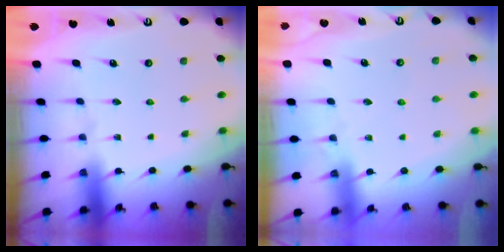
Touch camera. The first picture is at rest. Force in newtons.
{"total": 2.1, "press": 2.1, "slide": 0.4}